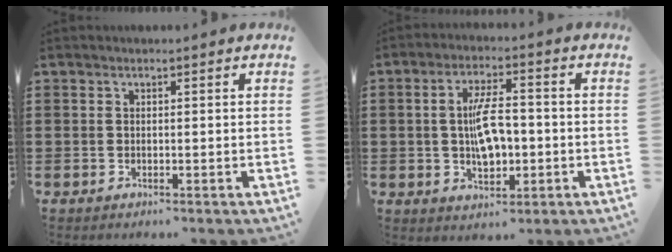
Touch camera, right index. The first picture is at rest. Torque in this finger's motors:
{"motor_torque": [2.14, 0.00, 0.31, 0.21]}